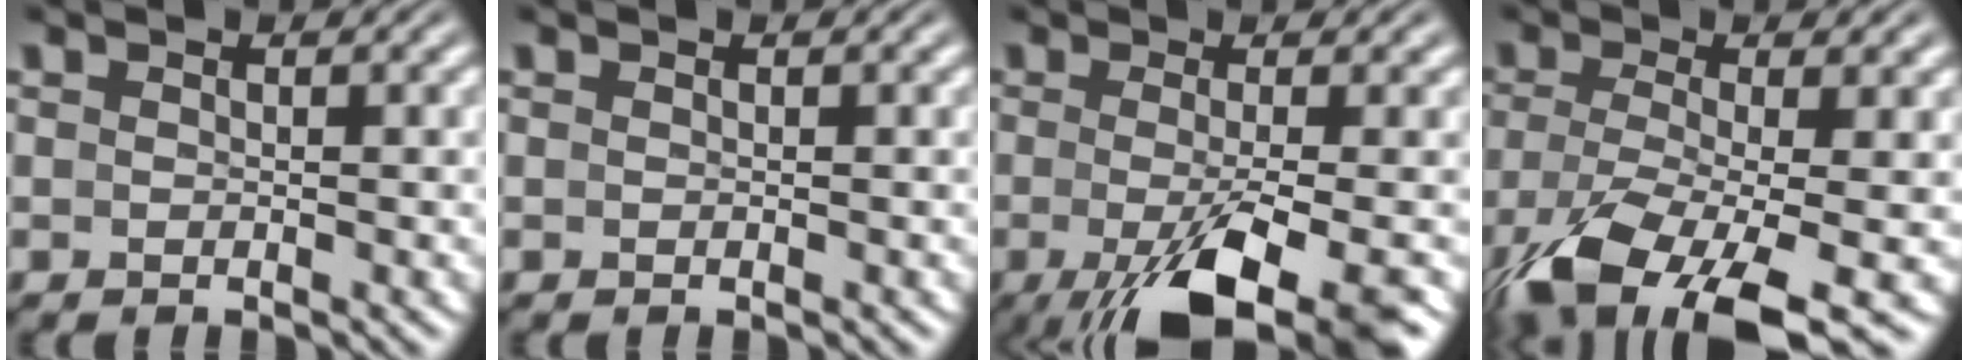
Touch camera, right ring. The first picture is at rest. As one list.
[{"total": 0.0}, {"total": 8.0, "force": [-4.2, 2.1, 6.5], "torque": [-0.114, -0.034, -0.048]}, {"total": 8.1, "force": [-4.1, 3.6, 6.1], "torque": [-0.129, -0.047, -0.041]}]